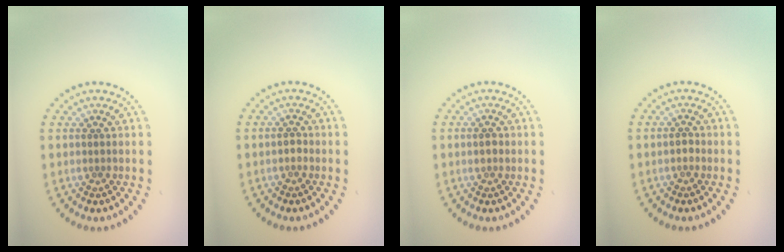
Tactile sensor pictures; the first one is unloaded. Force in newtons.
{"total": 0.7, "press": 0.7, "slide": 0.1}
{"total": 1.1, "press": 1.1, "slide": 0.1}
{"total": 0.7, "press": 0.7, "slide": 0.1}